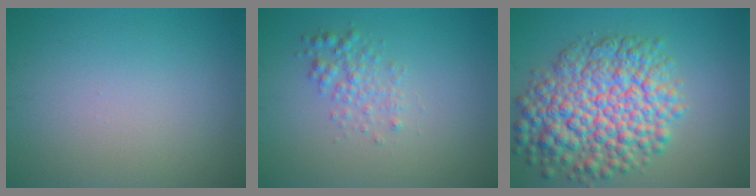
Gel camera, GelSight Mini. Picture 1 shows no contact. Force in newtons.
{"total": 2.0, "press": 2.0, "slide": 0.0}
{"total": 9.9, "press": 9.9, "slide": 0.3}